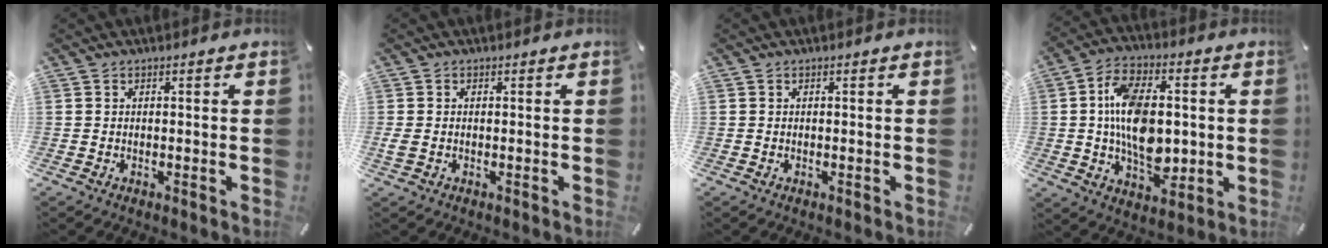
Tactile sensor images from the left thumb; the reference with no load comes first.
{"total": 1.5, "force": [-0.2, 0.9, 1.2], "torque": [-0.022, 0.002, -0.003]}
{"total": 0.0}
{"total": 14.9, "force": [0.0, 9.4, 11.6], "torque": [-0.217, 0.008, 0.000]}